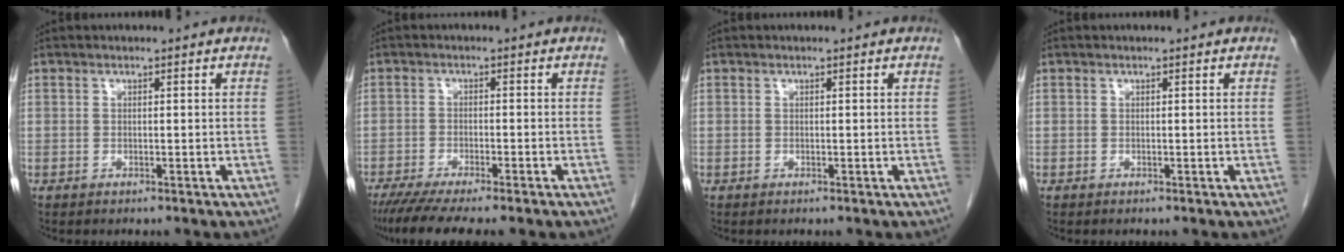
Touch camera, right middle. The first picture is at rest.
{"total": 8.9, "force": [-7.0, 0.7, 5.4], "torque": [-0.077, -0.019, -0.108]}
{"total": 0.0}
{"total": 0.0}